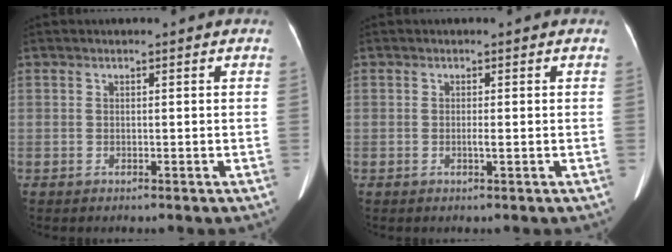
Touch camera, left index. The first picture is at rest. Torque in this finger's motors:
{"motor_torque": [-0.05, -0.02, 0.01, 0.00]}